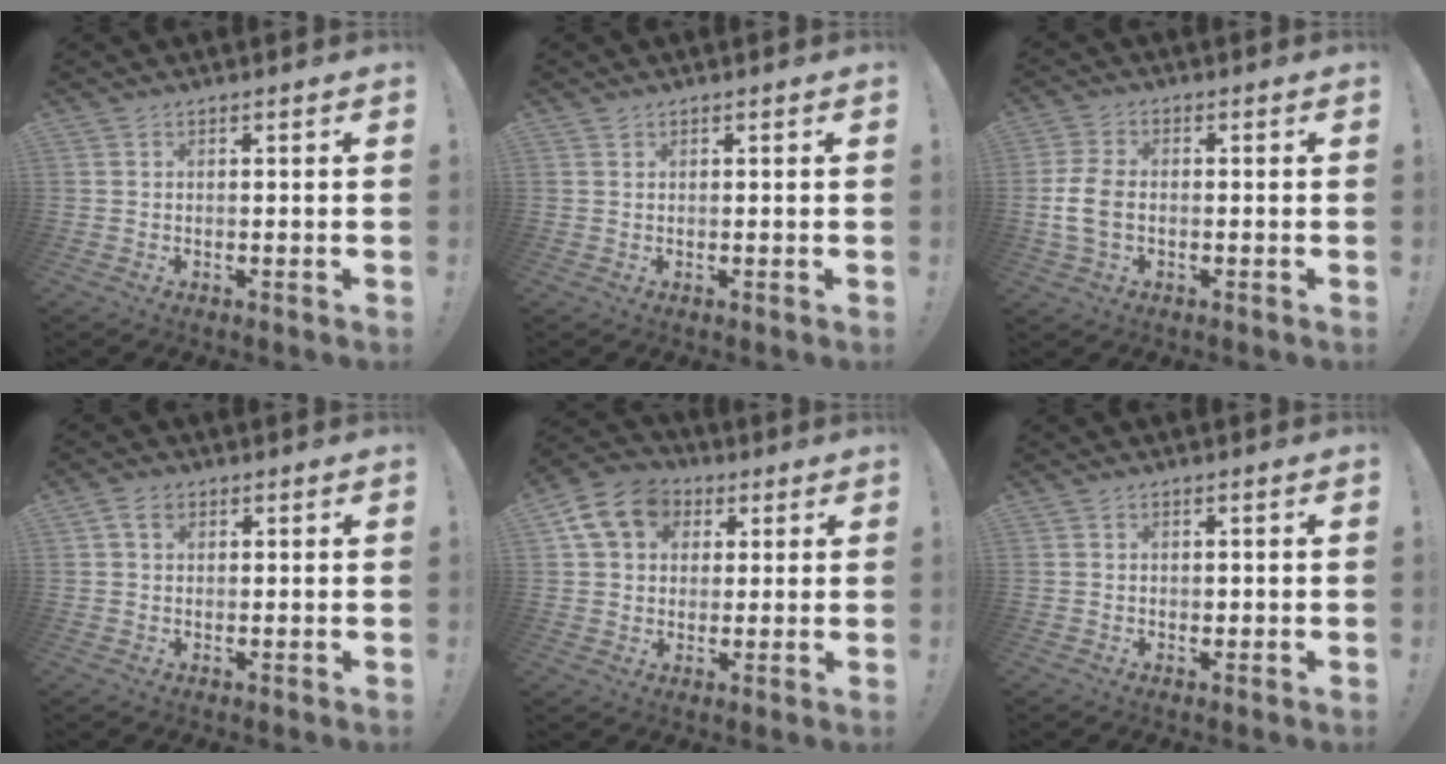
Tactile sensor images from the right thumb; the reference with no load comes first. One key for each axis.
{"total": 0.5, "fx": 0.4, "fy": 0.3, "fz": 0.1, "tx": 0.002, "ty": -0.001, "tz": 0.008}
{"total": 7.6, "fx": -1.3, "fy": 4.9, "fz": 5.6, "tx": -0.121, "ty": 0.006, "tz": -0.019}
{"total": 3.6, "fx": 1.6, "fy": 2.6, "fz": 2.0, "tx": -0.030, "ty": 0.002, "tz": 0.028}
{"total": 12.9, "fx": 4.9, "fy": 10.4, "fz": 5.9, "tx": -0.082, "ty": -0.014, "tz": 0.099}
{"total": 0.7, "fx": 0.3, "fy": 0.6, "fz": 0.1, "tx": -0.002, "ty": 0.001, "tz": 0.005}